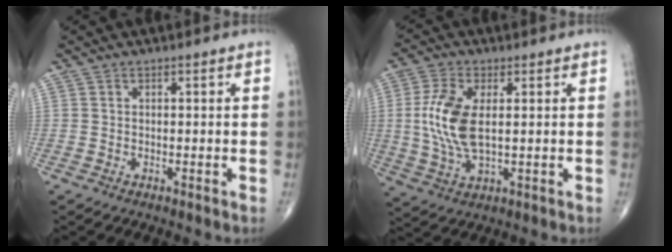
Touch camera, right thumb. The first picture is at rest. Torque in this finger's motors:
{"motor_torque": [-0.34, 0.96, 1.15, 0.29, 0.12]}